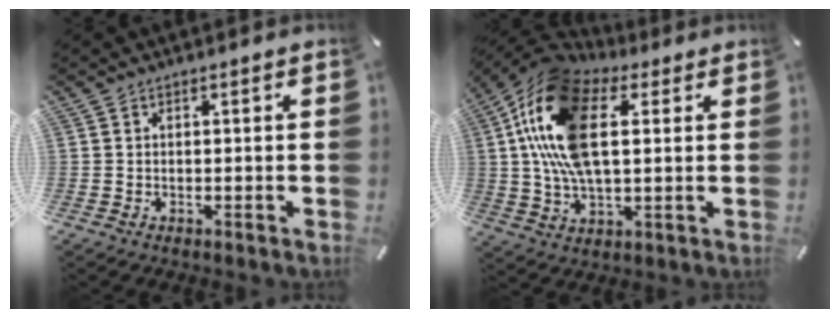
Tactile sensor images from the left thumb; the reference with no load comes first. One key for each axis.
{"total": 20.1, "fx": 5.4, "fy": 11.3, "fz": 15.8, "tx": -0.362, "ty": 0.001, "tz": 0.089}